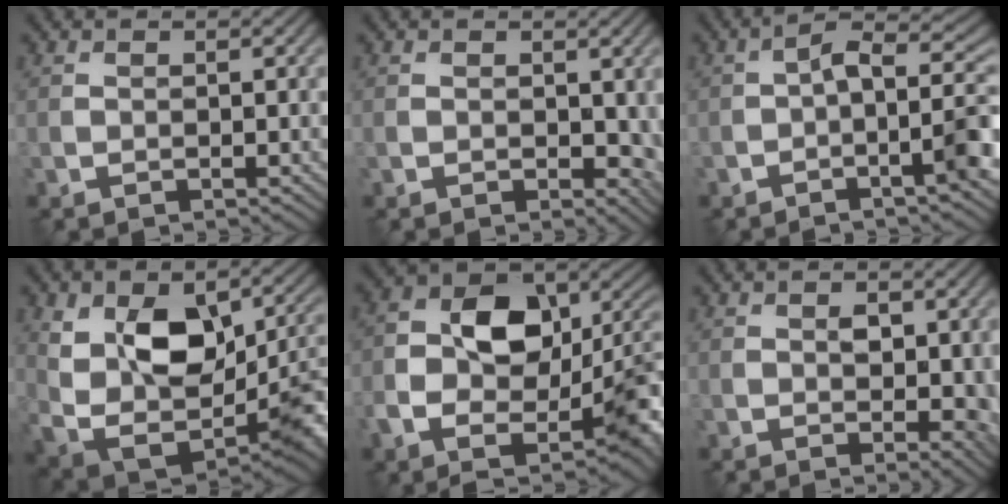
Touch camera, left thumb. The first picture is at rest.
{"total": 3.1, "force": [0.3, 2.1, 2.3], "torque": [-0.028, -0.010, 0.008]}
{"total": 6.4, "force": [-1.8, 1.6, 5.9], "torque": [-0.088, 0.022, -0.041]}
{"total": 13.9, "force": [1.2, 8.9, 10.6], "torque": [-0.173, -0.031, 0.036]}
{"total": 14.7, "force": [-1.7, 9.6, 10.9], "torque": [-0.180, -0.006, -0.035]}
{"total": 4.0, "force": [0.4, 2.2, 3.3], "torque": [-0.043, -0.004, 0.011]}